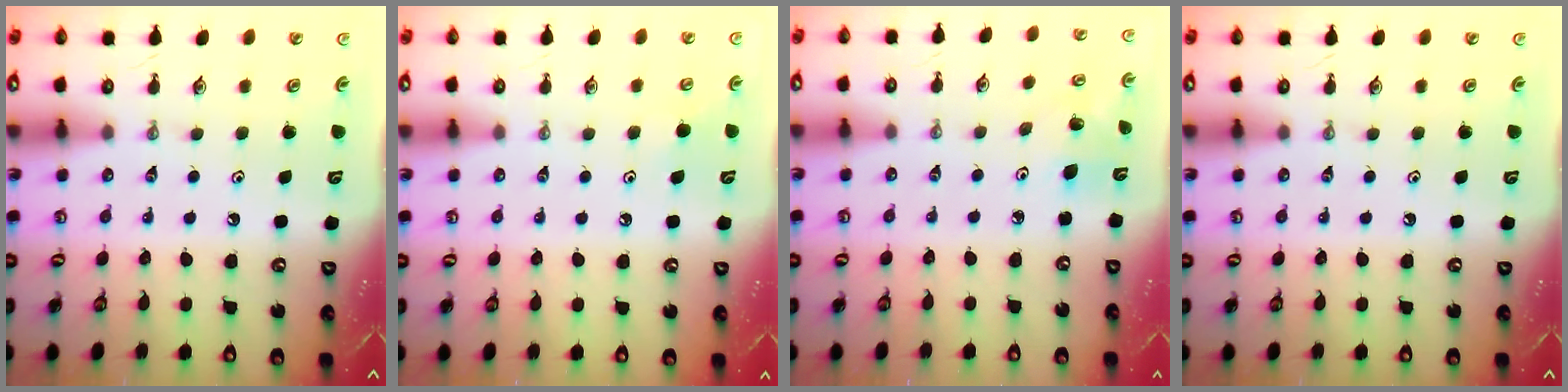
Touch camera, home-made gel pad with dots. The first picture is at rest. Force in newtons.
{"total": 5.2, "press": 4.9, "slide": 1.5}
{"total": 5.2, "press": 5.1, "slide": 1.0}
{"total": 0.0}